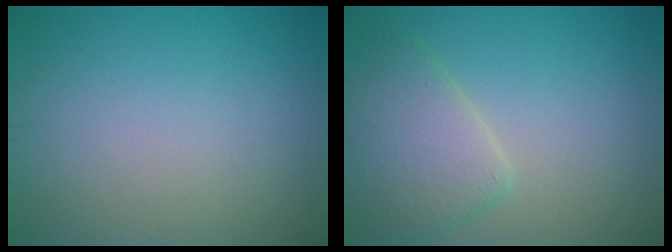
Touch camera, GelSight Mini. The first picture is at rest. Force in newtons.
{"total": 4.4, "press": 4.4, "slide": 0.3}